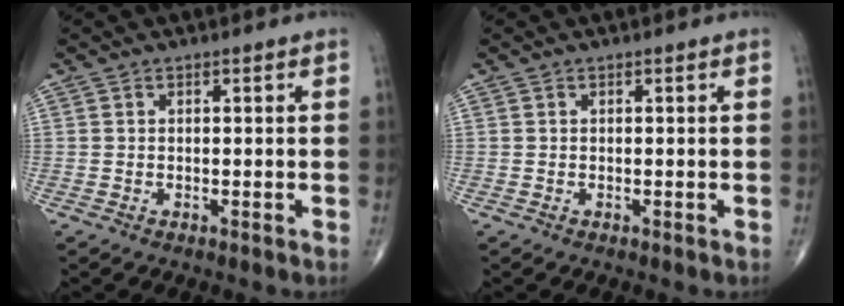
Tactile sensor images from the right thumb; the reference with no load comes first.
{"total": 0.0}